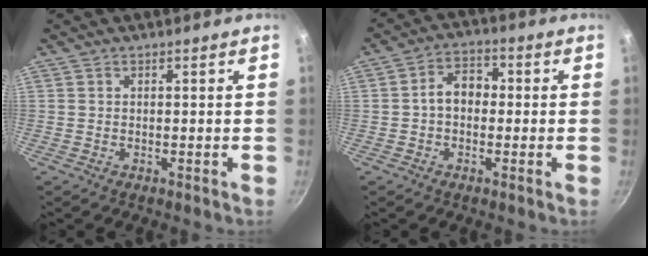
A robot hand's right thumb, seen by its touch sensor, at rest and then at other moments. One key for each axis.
{"total": 5.9, "fx": -0.3, "fy": 4.4, "fz": 4.0, "tx": -0.036, "ty": 0.022, "tz": -0.016}